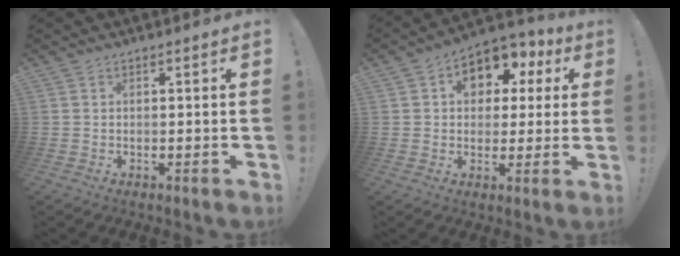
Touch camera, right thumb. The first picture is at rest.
{"total": 10.2, "force": [3.5, 7.7, 5.8], "torque": [-0.077, -0.015, 0.068]}